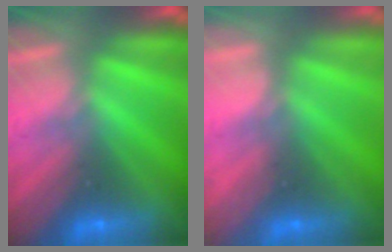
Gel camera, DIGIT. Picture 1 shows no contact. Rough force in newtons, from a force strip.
{"total": 2.3}